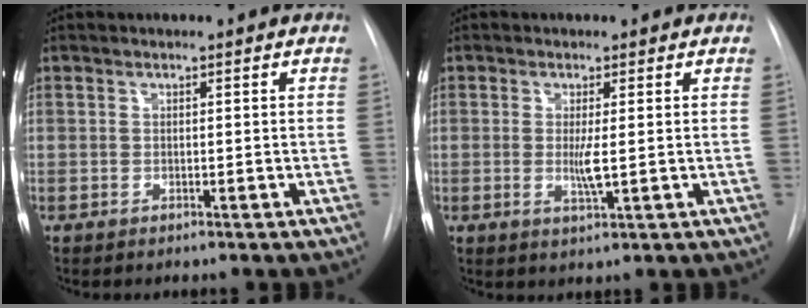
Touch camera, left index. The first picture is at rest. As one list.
[{"total": 3.0, "force": [0.0, 0.2, 3.0], "torque": [-0.061, -0.007, 0.001]}]